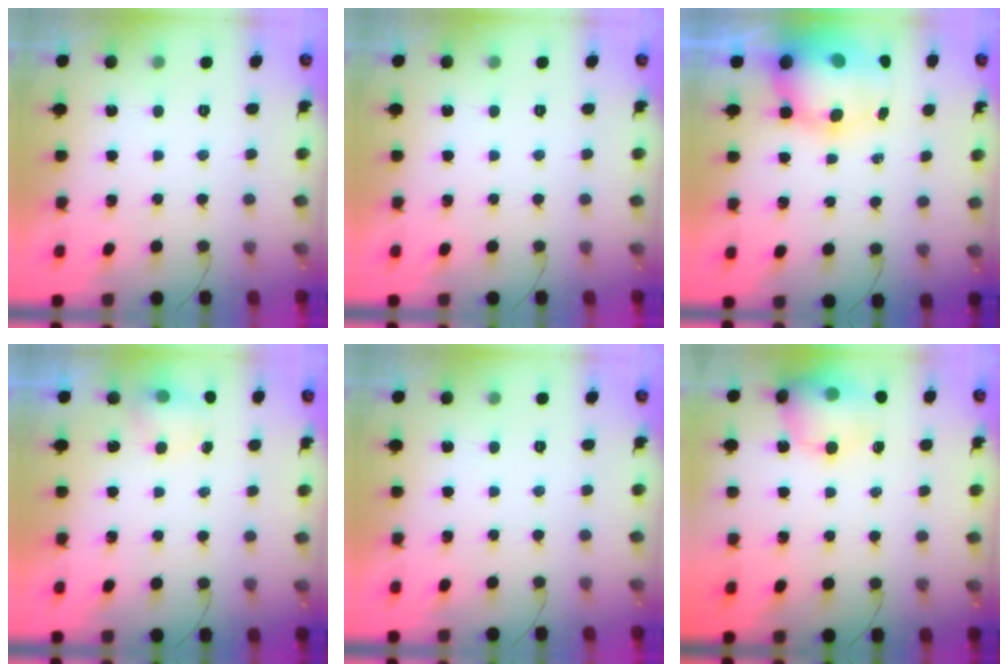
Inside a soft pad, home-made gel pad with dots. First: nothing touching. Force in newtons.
{"total": 0.0}
{"total": 11.8, "press": 11.5, "slide": 2.7}
{"total": 4.1, "press": 4.1, "slide": 0.7}
{"total": 0.0}
{"total": 14.0, "press": 13.8, "slide": 2.4}